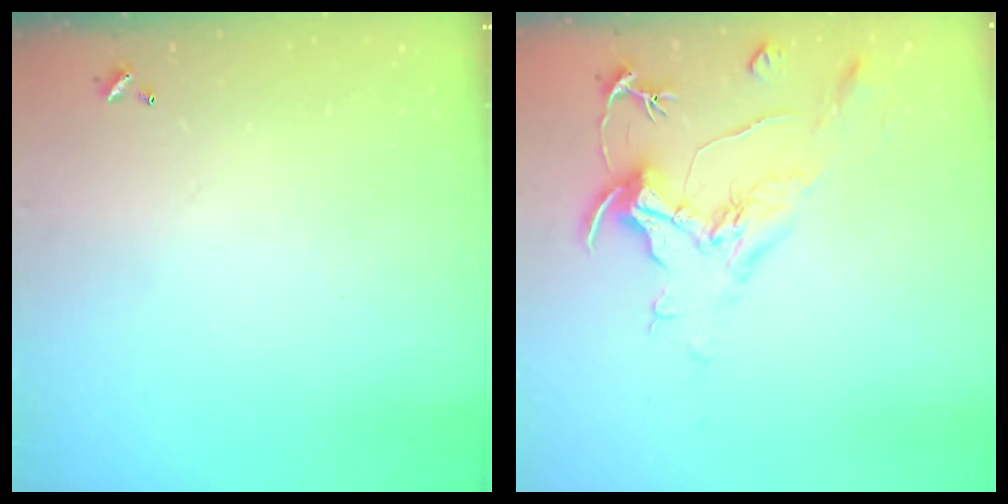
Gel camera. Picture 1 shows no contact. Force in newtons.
{"total": 2.2, "press": 1.7, "slide": 1.3}